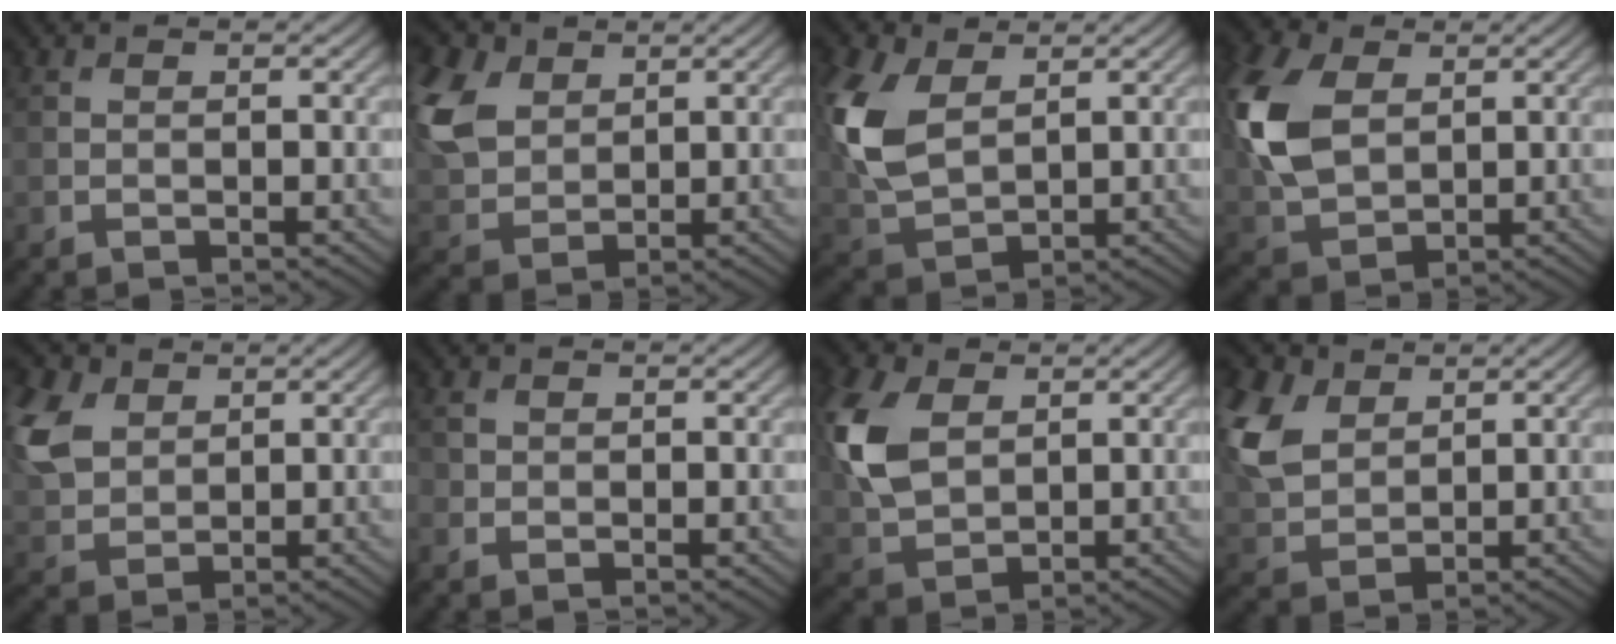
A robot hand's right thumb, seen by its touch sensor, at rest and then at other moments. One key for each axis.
{"total": 9.9, "fx": 3.8, "fy": 6.8, "fz": 6.0, "tx": -0.192, "ty": 0.023, "tz": 0.078}
{"total": 11.2, "fx": 3.4, "fy": 6.9, "fz": 8.0, "tx": -0.248, "ty": 0.012, "tz": 0.072}
{"total": 11.7, "fx": 2.6, "fy": 7.8, "fz": 8.3, "tx": -0.244, "ty": 0.015, "tz": 0.049}
{"total": 8.9, "fx": 3.4, "fy": 6.2, "fz": 5.4, "tx": -0.175, "ty": 0.021, "tz": 0.069}
{"total": 1.1, "fx": 0.1, "fy": 1.1, "fz": 0.3, "tx": -0.005, "ty": -0.002, "tz": 0.000}
{"total": 9.8, "fx": 2.7, "fy": 6.5, "fz": 6.8, "tx": -0.207, "ty": 0.013, "tz": 0.054}
{"total": 9.7, "fx": 4.1, "fy": 6.4, "fz": 6.1, "tx": -0.189, "ty": 0.022, "tz": 0.086}